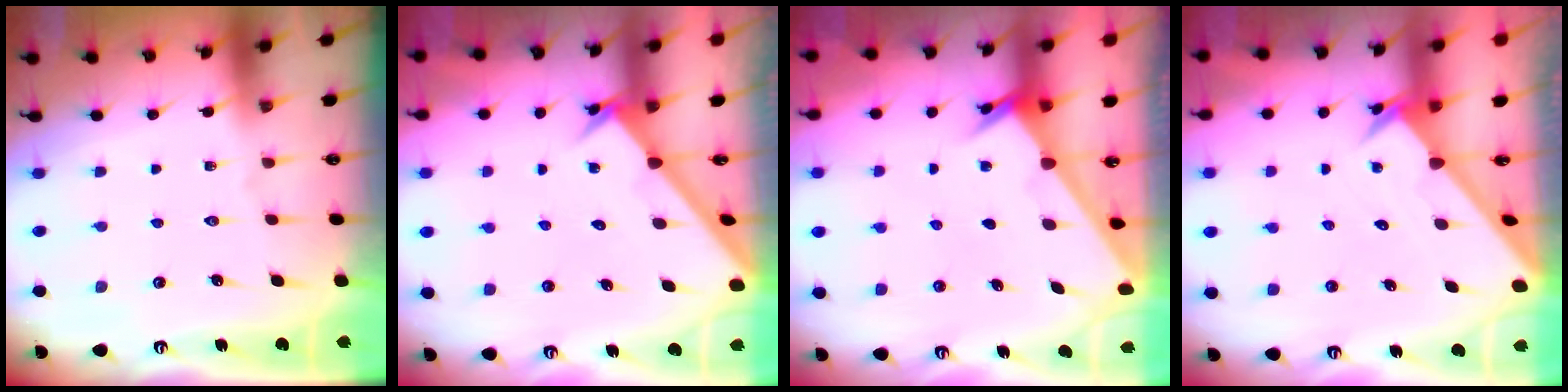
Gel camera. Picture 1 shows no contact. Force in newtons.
{"total": 2.1, "press": 2.1, "slide": 0.2}
{"total": 2.1, "press": 2.1, "slide": 0.2}
{"total": 2.0, "press": 2.0, "slide": 0.1}